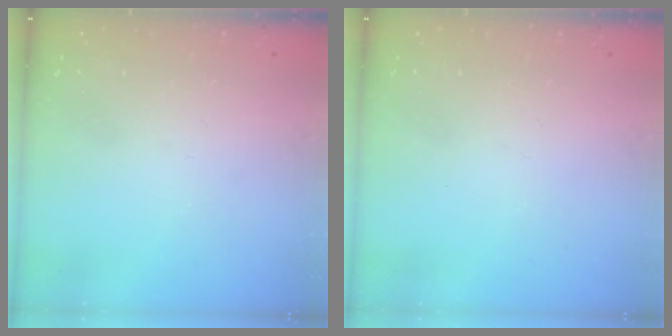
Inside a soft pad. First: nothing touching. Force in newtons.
{"total": 0.0}